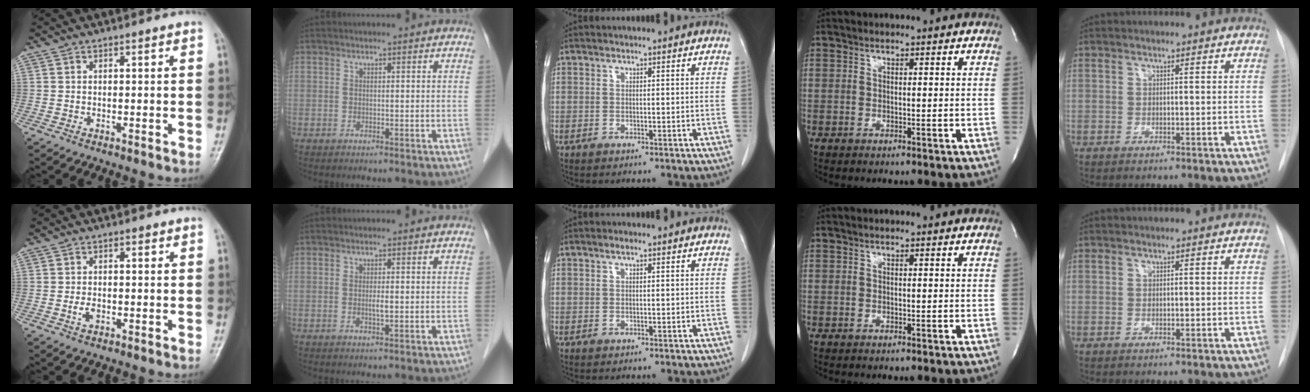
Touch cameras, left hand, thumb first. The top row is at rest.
{"thumb": {"total": 2.2, "force": [-0.6, 1.4, 1.6], "torque": [-0.025, 0.002, -0.014]}, "index": {"total": 1.2, "force": [-0.1, 0.2, 1.2], "torque": [-0.023, -0.001, -0.001]}, "middle": {"total": 0.8, "force": [0.5, 0.1, 0.5], "torque": [-0.013, 0.002, 0.010]}}